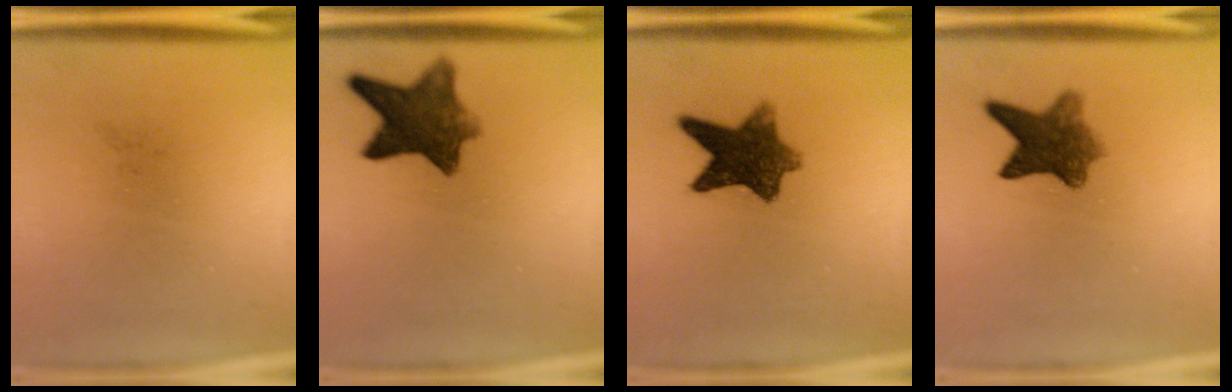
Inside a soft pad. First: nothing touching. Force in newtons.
{"total": 9.2}
{"total": 8.9}
{"total": 7.1}